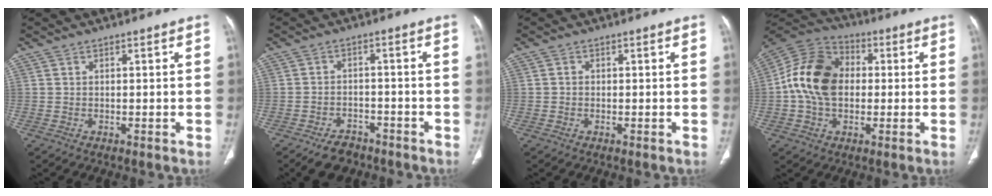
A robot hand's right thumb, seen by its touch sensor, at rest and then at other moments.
{"total": 6.4, "force": [-4.9, 3.6, 2.1], "torque": [-0.028, 0.023, -0.078]}
{"total": 0.8, "force": [-0.1, 0.7, 0.2], "torque": [-0.002, 0.002, -0.002]}
{"total": 15.4, "force": [0.4, 11.0, 10.7], "torque": [-0.185, 0.027, -0.003]}